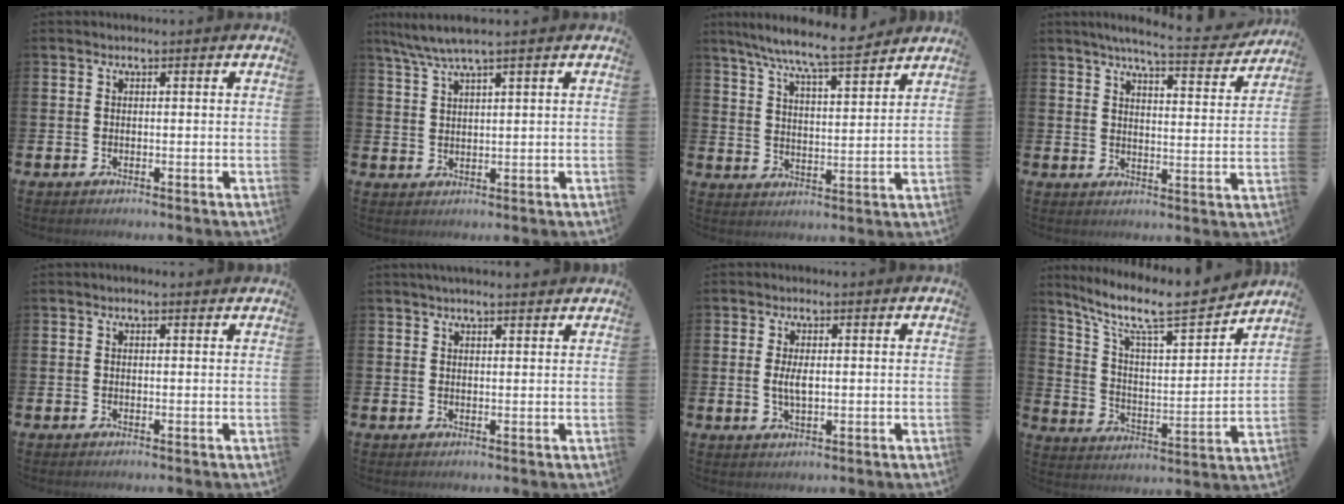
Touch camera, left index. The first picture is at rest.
{"total": 4.2, "force": [3.3, -0.2, 2.6], "torque": [-0.064, -0.003, 0.062]}
{"total": 8.5, "force": [7.9, 0.3, 3.2], "torque": [-0.085, -0.046, 0.139]}
{"total": 6.6, "force": [6.0, 0.3, 2.6], "torque": [-0.055, -0.035, 0.101]}
{"total": 0.0}
{"total": 2.1, "force": [1.9, 0.2, 0.7], "torque": [-0.009, -0.005, 0.033]}
{"total": 2.9, "force": [0.1, 1.2, 2.6], "torque": [-0.044, 0.000, -0.002]}
{"total": 10.4, "force": [8.8, 1.8, 5.2], "torque": [-0.124, -0.064, 0.143]}